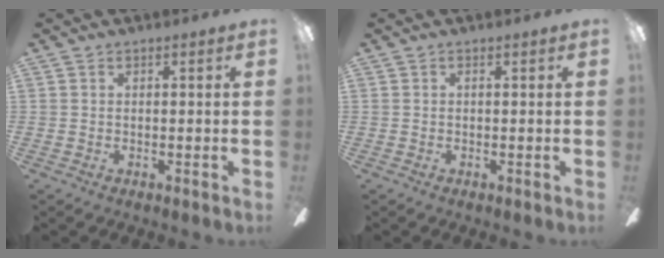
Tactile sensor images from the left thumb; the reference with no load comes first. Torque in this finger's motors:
{"motor_torque": [-0.09, -0.02, 0.00, 0.00, 0.00]}